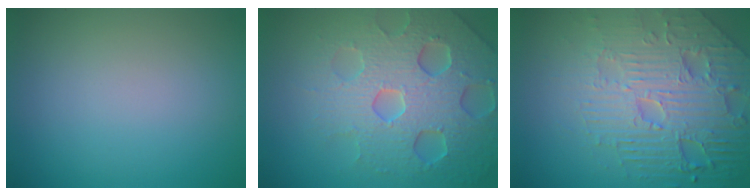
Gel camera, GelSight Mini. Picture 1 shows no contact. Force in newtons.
{"total": 7.3, "press": 7.2, "slide": 1.6}
{"total": 8.7, "press": 6.1, "slide": 6.2}